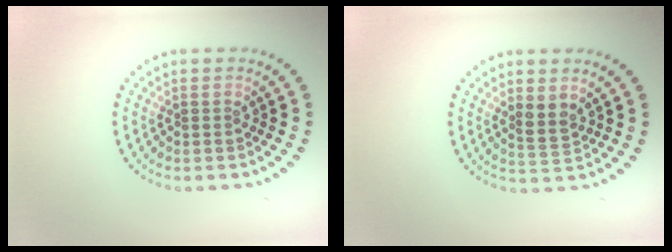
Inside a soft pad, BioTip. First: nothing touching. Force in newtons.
{"total": 2.0, "press": 1.8, "slide": 0.9}